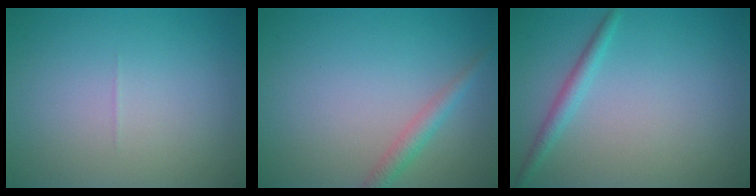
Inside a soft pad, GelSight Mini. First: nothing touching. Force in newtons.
{"total": 1.9, "press": 1.9, "slide": 0.0}
{"total": 1.7, "press": 1.7, "slide": 0.1}